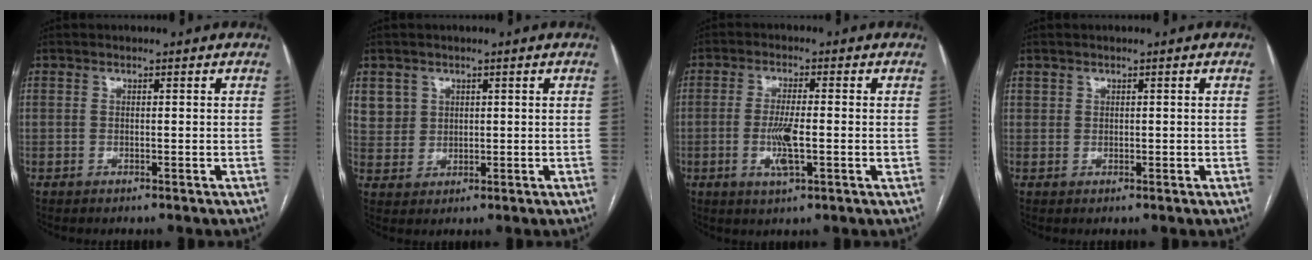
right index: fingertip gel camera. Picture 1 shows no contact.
{"total": 4.5, "force": [2.3, 3.9, 0.2], "torque": [0.004, 0.004, 0.047]}
{"total": 5.9, "force": [-1.1, 1.1, 5.7], "torque": [-0.113, -0.007, -0.020]}
{"total": 1.1, "force": [0.6, 0.9, 0.2], "torque": [0.005, 0.000, 0.010]}